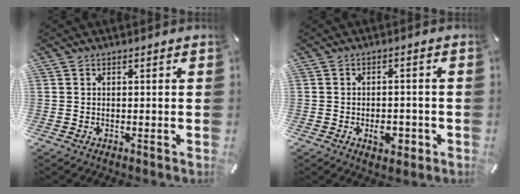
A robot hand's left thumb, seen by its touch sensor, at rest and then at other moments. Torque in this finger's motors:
{"motor_torque": [-0.16, 0.36, 0.03, 0.06, 0.03]}